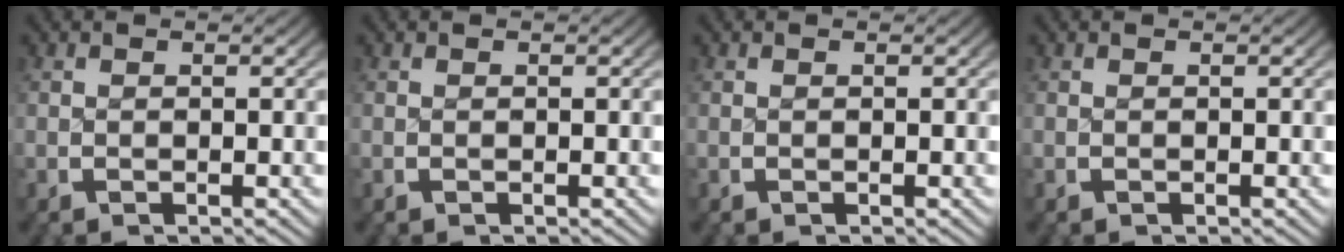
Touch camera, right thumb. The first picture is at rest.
{"total": 0.0}
{"total": 0.0}
{"total": 0.0}